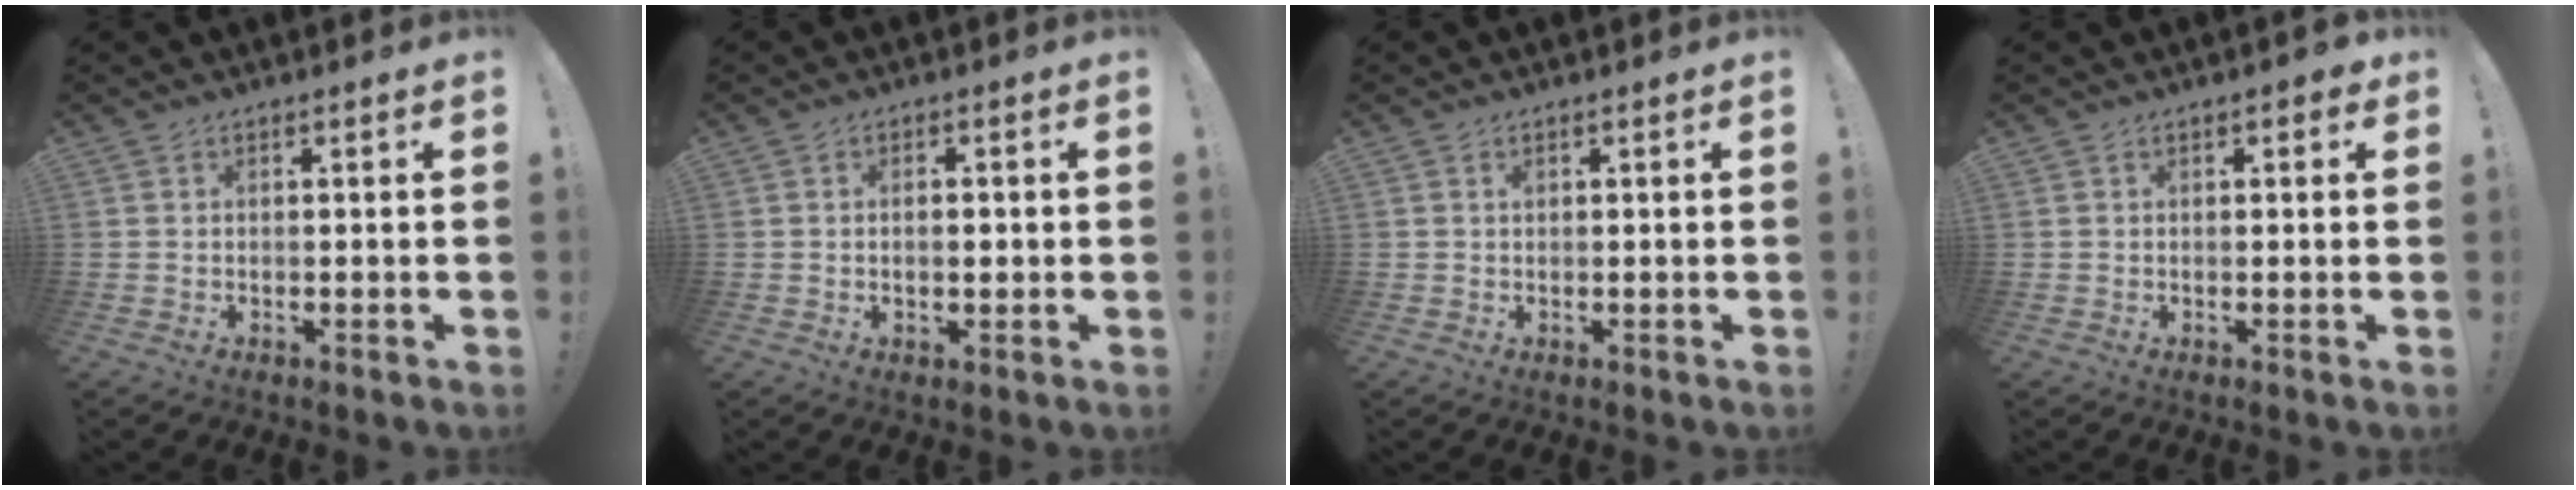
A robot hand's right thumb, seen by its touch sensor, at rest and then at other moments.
{"total": 2.0, "force": [-0.3, 1.0, 1.7], "torque": [-0.019, 0.003, -0.009]}
{"total": 0.6, "force": [0.3, 0.5, -0.1], "torque": [0.009, 0.000, 0.005]}
{"total": 1.6, "force": [0.6, 0.9, 1.2], "torque": [-0.007, -0.002, 0.007]}